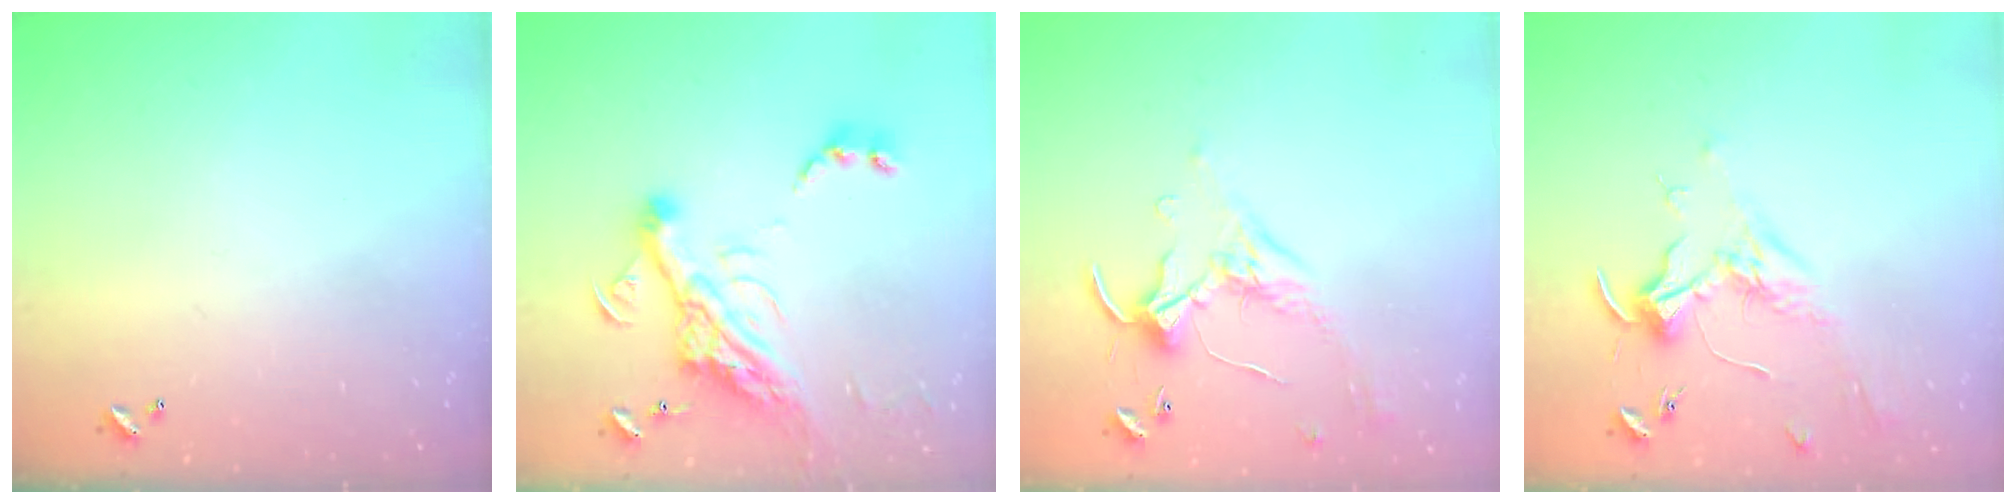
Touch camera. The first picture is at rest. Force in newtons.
{"total": 19.3, "press": 19.1, "slide": 2.5}
{"total": 0.7, "press": 0.6, "slide": 0.4}
{"total": 1.9, "press": 1.7, "slide": 0.8}